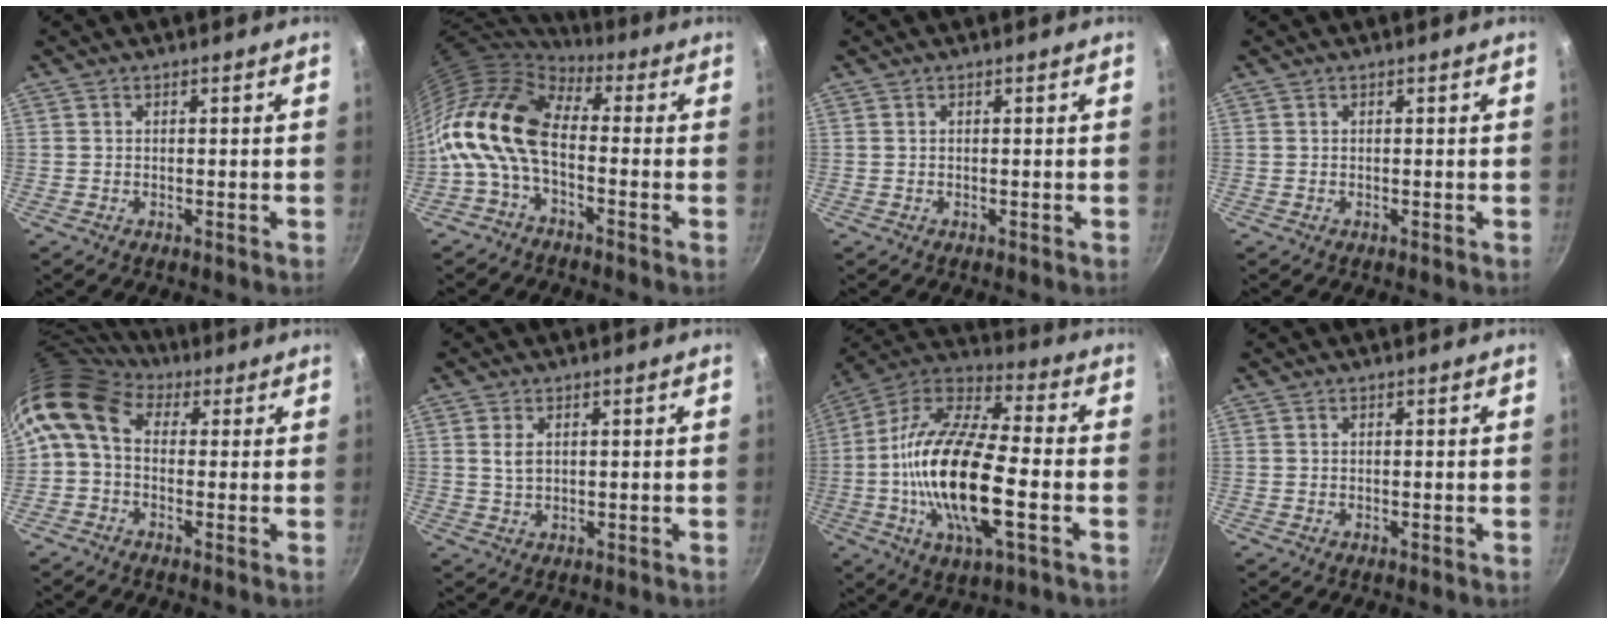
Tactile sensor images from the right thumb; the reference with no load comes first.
{"total": 12.8, "force": [-1.8, 7.1, 10.5], "torque": [-0.192, 0.026, -0.052]}
{"total": 0.0}
{"total": 0.0}
{"total": 9.9, "force": [2.1, 6.9, 6.7], "torque": [-0.123, 0.024, 0.018]}
{"total": 2.7, "force": [0.8, 1.7, 1.9], "torque": [-0.034, -0.006, 0.017]}
{"total": 23.3, "force": [-3.9, 8.7, 21.3], "torque": [-0.409, 0.024, -0.091]}
{"total": 0.0}